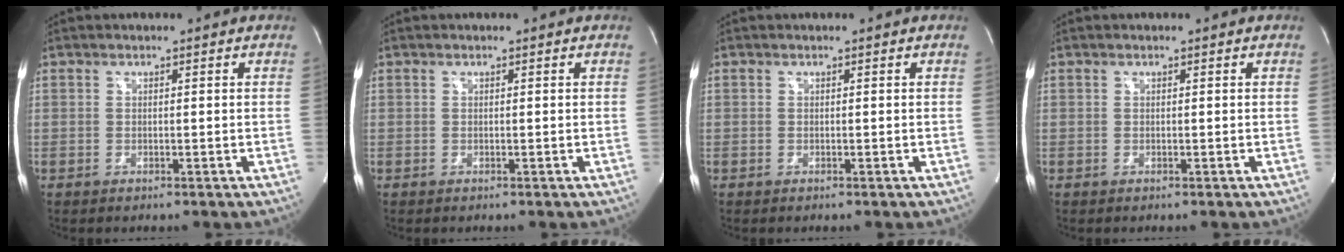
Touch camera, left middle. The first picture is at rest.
{"total": 0.0}
{"total": 0.0}
{"total": 0.0}